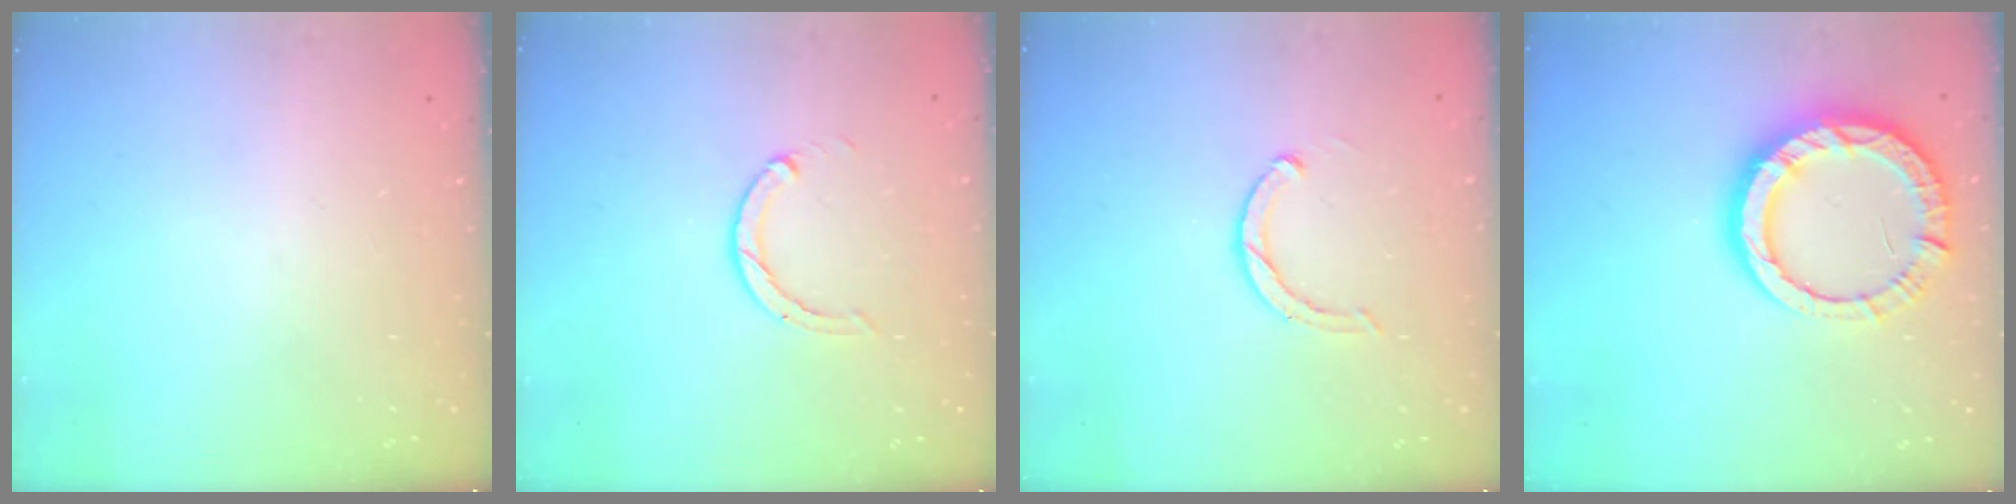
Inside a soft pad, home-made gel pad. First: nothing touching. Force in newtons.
{"total": 2.0, "press": 2.0, "slide": 0.3}
{"total": 3.6, "press": 3.6, "slide": 0.6}
{"total": 13.3, "press": 13.2, "slide": 1.6}